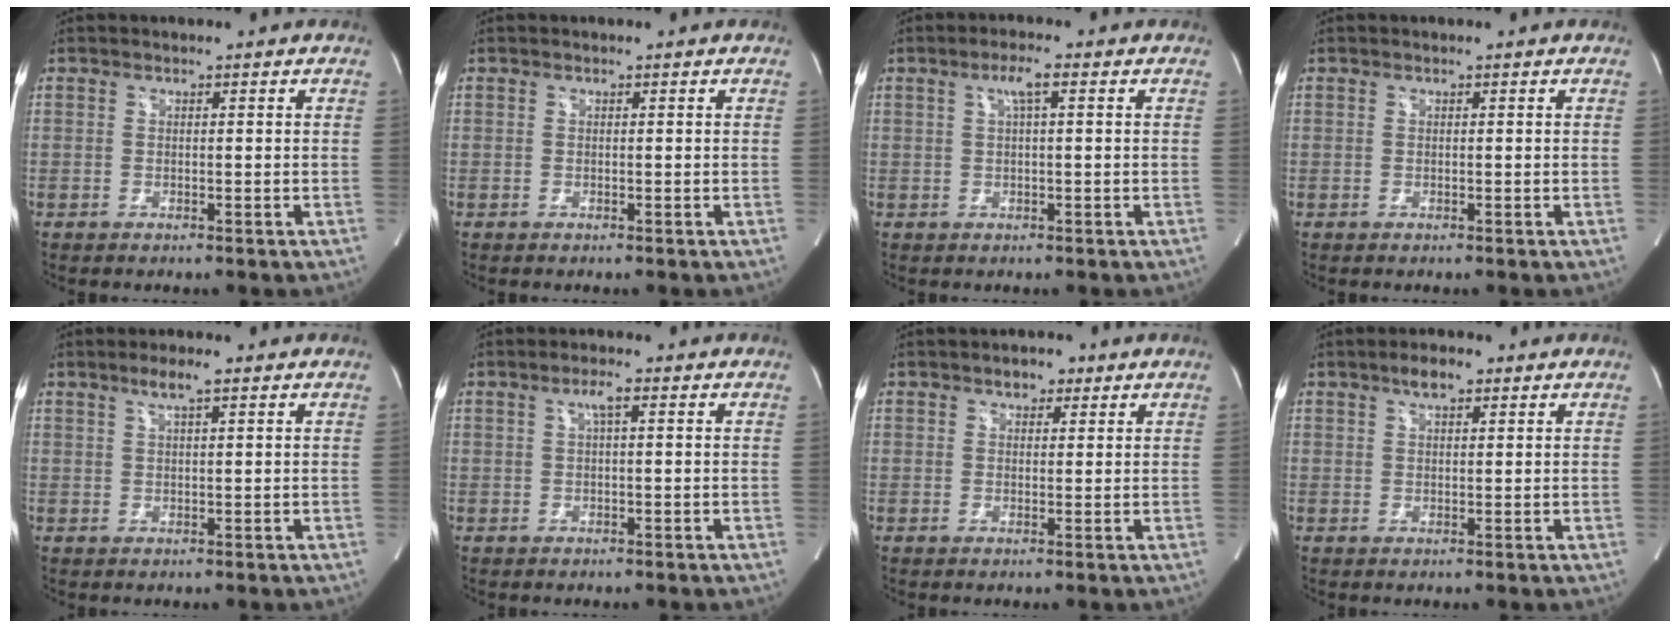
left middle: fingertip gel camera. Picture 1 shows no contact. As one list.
[{"total": 0.0}, {"total": 2.8, "force": [1.2, 0.2, 2.5], "torque": [-0.049, 0.008, 0.018]}, {"total": 0.0}, {"total": 3.0, "force": [2.0, 0.2, 2.2], "torque": [-0.049, 0.005, 0.034]}, {"total": 2.0, "force": [0.8, 0.2, 1.8], "torque": [-0.037, 0.005, 0.011]}, {"total": 2.7, "force": [1.8, 1.6, 1.3], "torque": [-0.022, 0.011, 0.026]}, {"total": 3.3, "force": [2.2, 1.1, 2.2], "torque": [-0.046, 0.011, 0.036]}]